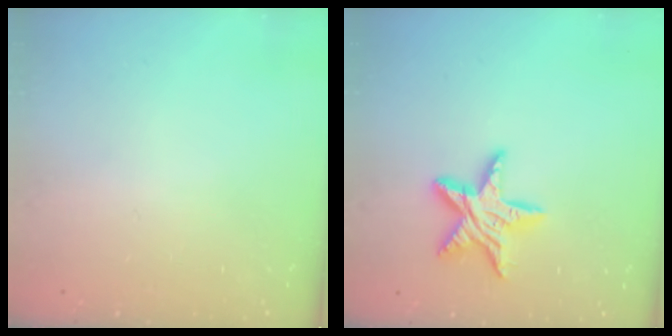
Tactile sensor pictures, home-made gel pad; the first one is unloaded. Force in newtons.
{"total": 11.6, "press": 11.6, "slide": 0.4}